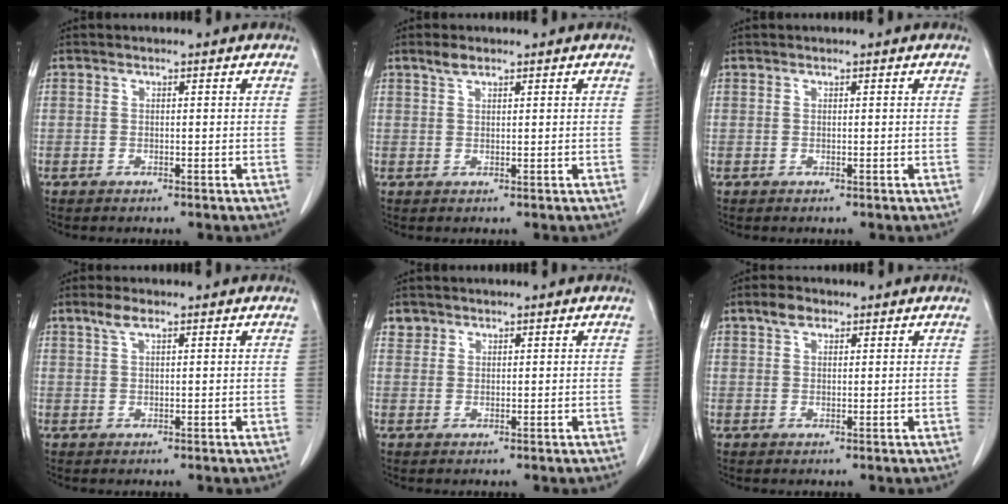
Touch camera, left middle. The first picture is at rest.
{"total": 1.8, "force": [1.4, 0.6, 0.9], "torque": [-0.022, 0.003, 0.028]}
{"total": 0.0}
{"total": 2.2, "force": [1.5, 0.5, 1.5], "torque": [-0.038, 0.007, 0.032]}
{"total": 1.5, "force": [1.1, 1.0, -0.2], "torque": [0.011, 0.005, 0.016]}
{"total": 2.4, "force": [1.6, 1.3, 1.2], "torque": [-0.027, 0.007, 0.029]}